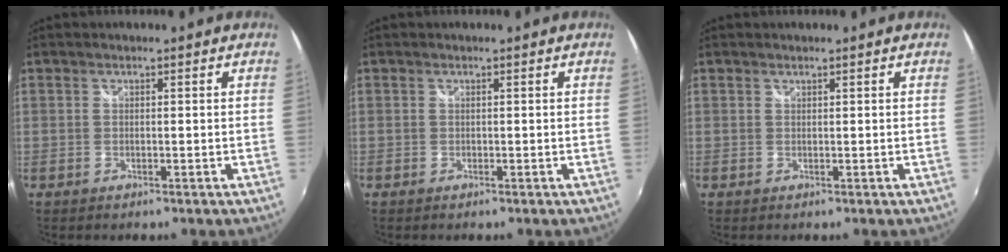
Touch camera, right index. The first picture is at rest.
{"total": 0.0}
{"total": 0.0}